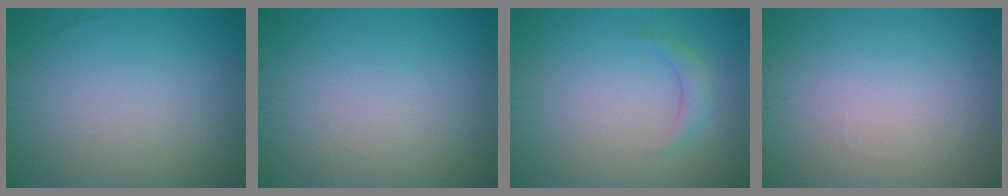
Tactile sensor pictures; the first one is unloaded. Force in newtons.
{"total": 0.0}
{"total": 1.4, "press": 1.4, "slide": 0.0}
{"total": 0.0}